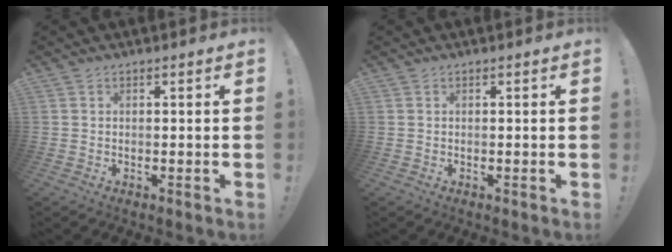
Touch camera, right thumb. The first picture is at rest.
{"total": 0.0}